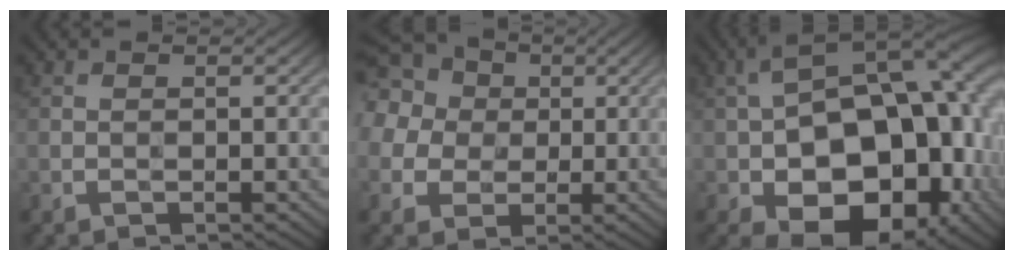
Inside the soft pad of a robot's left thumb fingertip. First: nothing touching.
{"total": 15.6, "force": [4.6, 13.1, 7.0], "torque": [-0.222, 0.017, 0.067]}
{"total": 22.3, "force": [-4.7, 13.5, 17.1], "torque": [-0.262, -0.022, -0.047]}